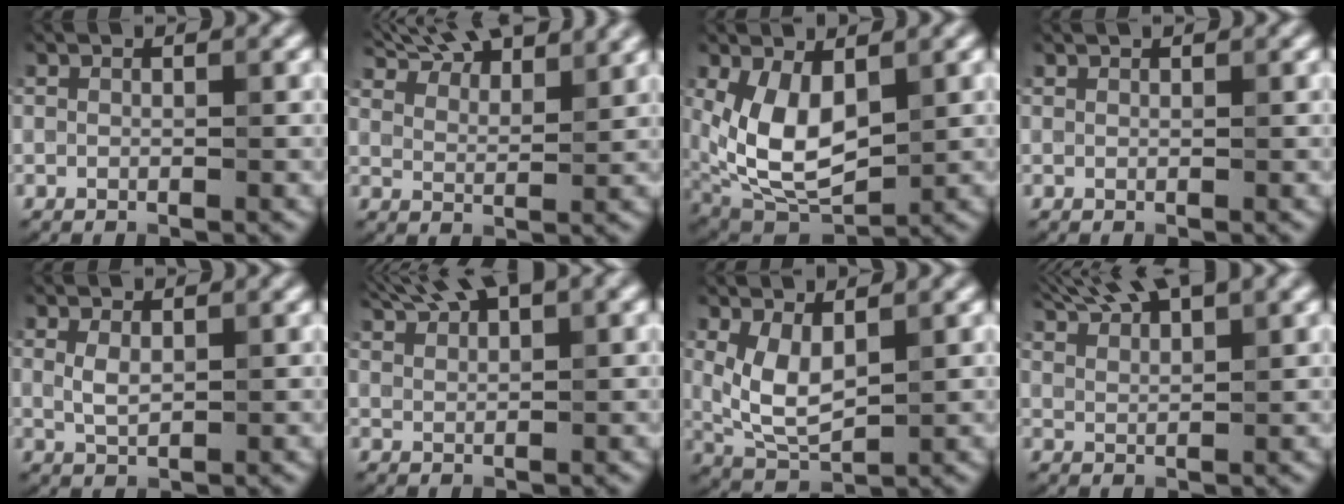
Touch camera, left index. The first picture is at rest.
{"total": 10.4, "force": [8.7, 3.0, 4.9], "torque": [-0.076, 0.015, 0.117]}
{"total": 7.5, "force": [1.2, 4.1, 6.1], "torque": [-0.134, -0.009, 0.025]}
{"total": 0.5, "force": [0.5, 0.0, 0.0], "torque": [0.002, -0.001, 0.011]}
{"total": 1.7, "force": [0.6, 0.9, 1.3], "torque": [-0.031, -0.002, 0.016]}
{"total": 5.8, "force": [4.6, 1.1, 3.4], "torque": [-0.056, 0.016, 0.078]}
{"total": 4.4, "force": [1.3, 2.2, 3.5], "torque": [-0.083, -0.006, 0.031]}
{"total": 7.8, "force": [6.4, 1.5, 4.2], "torque": [-0.069, 0.019, 0.094]}